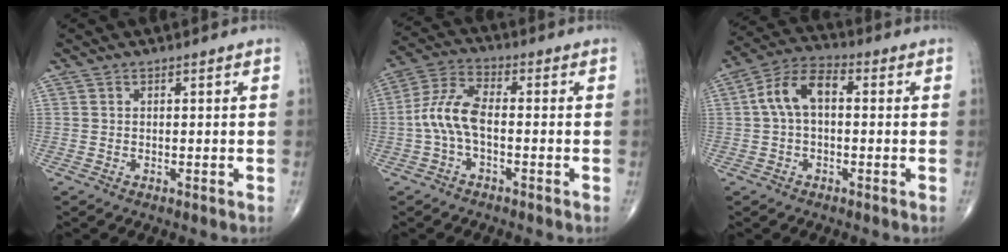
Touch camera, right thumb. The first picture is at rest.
{"total": 7.9, "force": [-1.4, 3.6, 6.9], "torque": [-0.154, 0.028, -0.036]}
{"total": 8.5, "force": [0.6, 4.8, 7.0], "torque": [-0.131, 0.031, 0.001]}